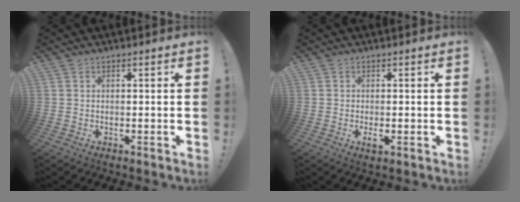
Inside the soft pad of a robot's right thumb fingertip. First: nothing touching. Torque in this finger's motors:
{"motor_torque": [-0.03, -0.03, 0.30, -0.15, 0.18]}